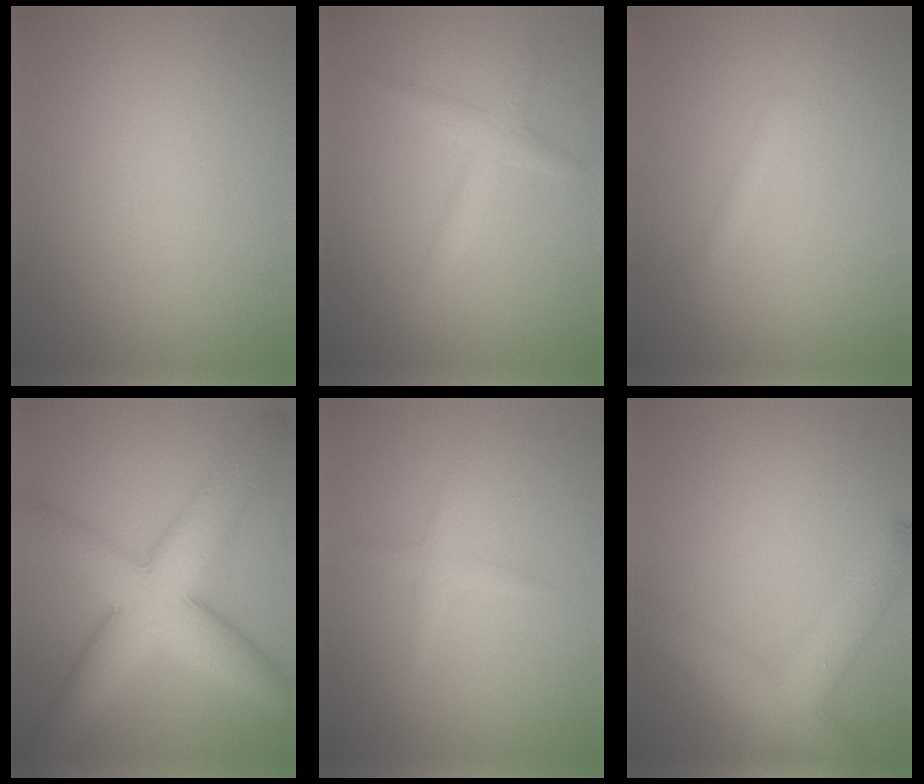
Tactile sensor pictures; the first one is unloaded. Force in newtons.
{"total": 1.9, "press": 1.9, "slide": 0.1}
{"total": 0.6, "press": 0.6, "slide": 0.0}
{"total": 9.7, "press": 9.7, "slide": 0.3}
{"total": 1.2, "press": 1.2, "slide": 0.0}
{"total": 6.7, "press": 6.7, "slide": 0.2}